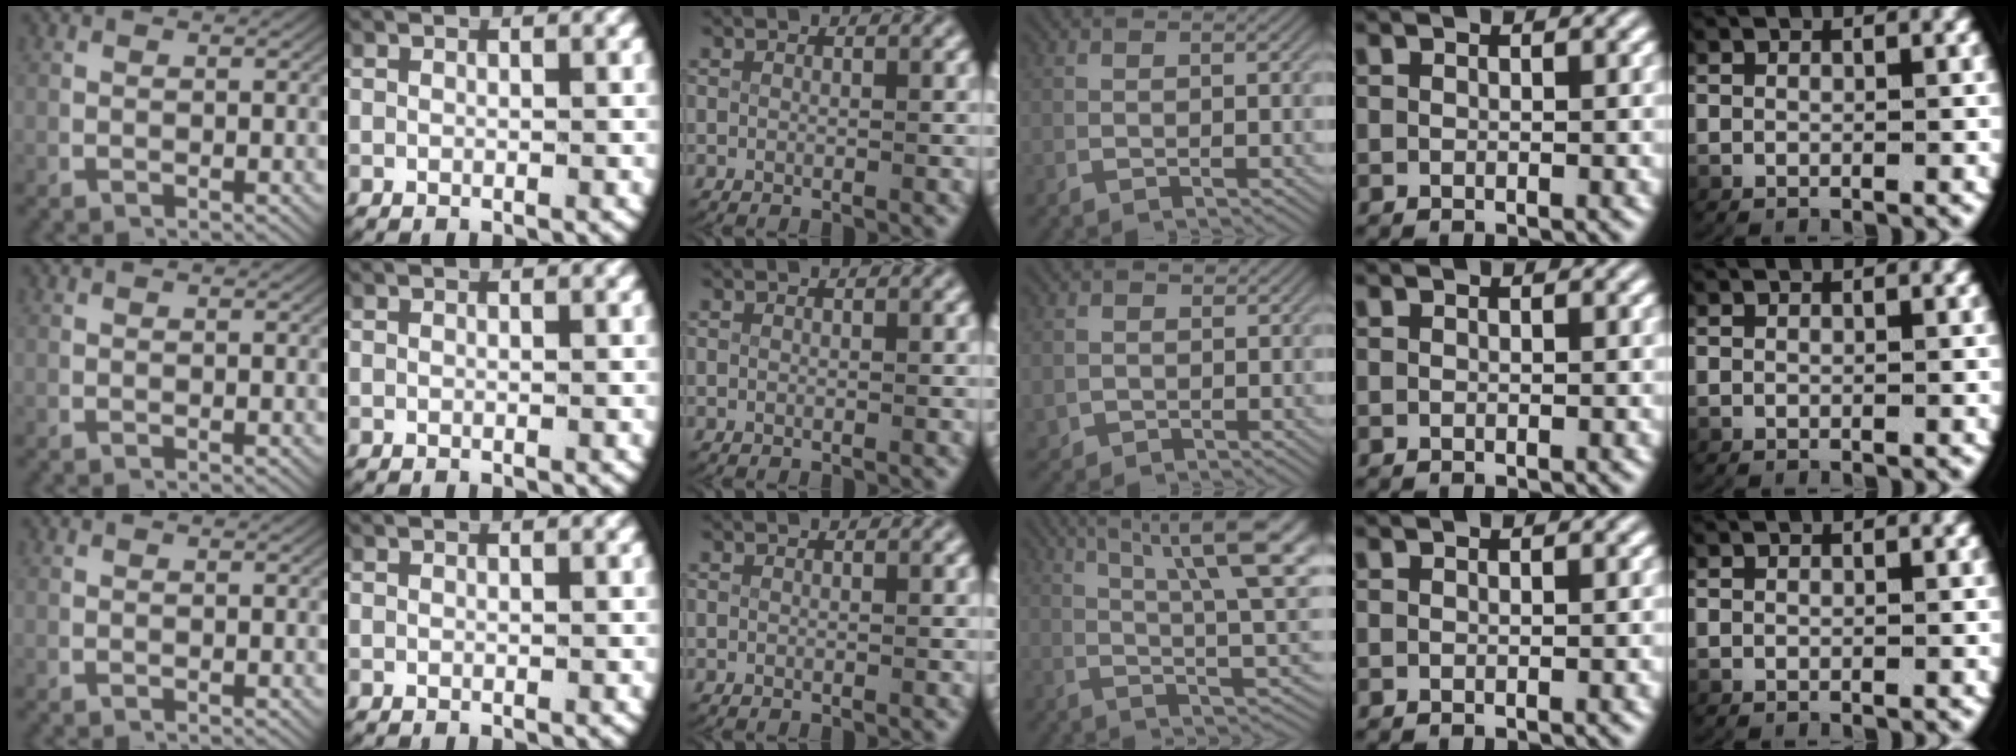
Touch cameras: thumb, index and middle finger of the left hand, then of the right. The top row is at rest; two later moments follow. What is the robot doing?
{"motion": "lift_and_place", "object": "plastic wrap"}